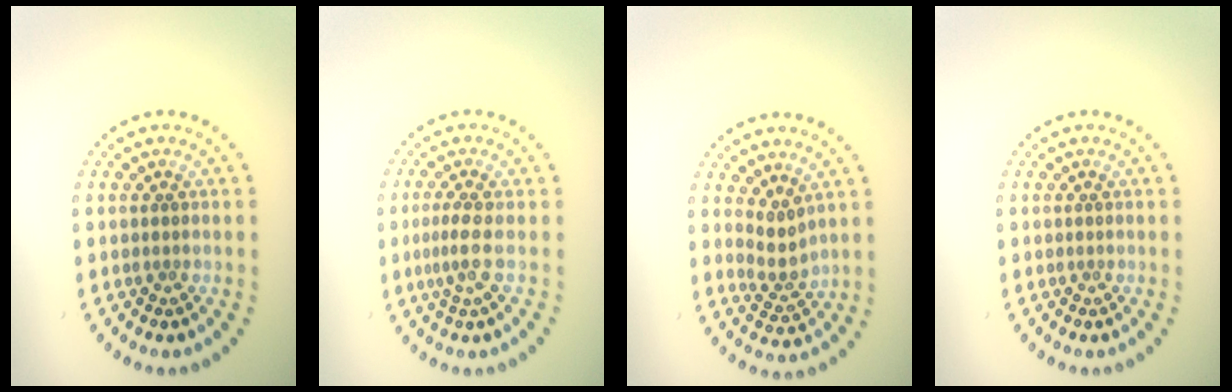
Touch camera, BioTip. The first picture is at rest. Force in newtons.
{"total": 1.8, "press": 1.4, "slide": 1.2}
{"total": 2.1, "press": 1.6, "slide": 1.4}
{"total": 0.0}